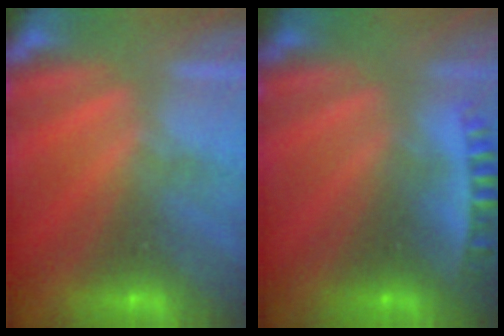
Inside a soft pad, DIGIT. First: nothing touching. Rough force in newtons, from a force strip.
{"total": 2.7}